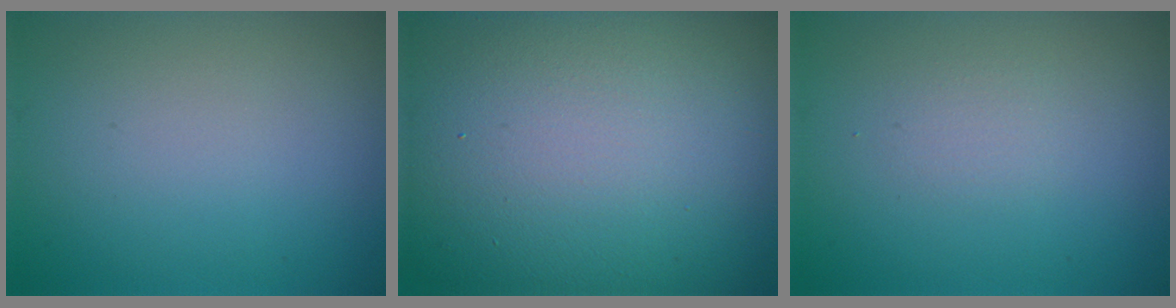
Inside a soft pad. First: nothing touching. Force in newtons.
{"total": 22.3, "press": 22.3, "slide": 1.1}
{"total": 1.0, "press": 1.0, "slide": 0.1}